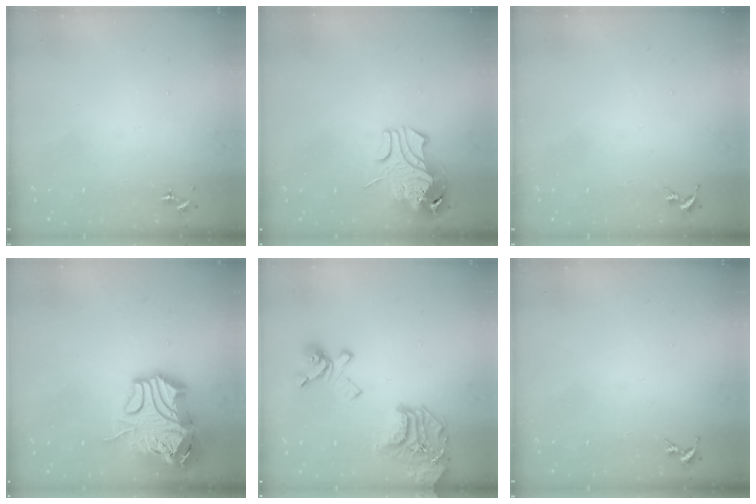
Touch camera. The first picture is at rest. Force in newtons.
{"total": 9.7, "press": 9.6, "slide": 1.4}
{"total": 0.0}
{"total": 18.6, "press": 18.4, "slide": 2.7}
{"total": 20.3, "press": 20.2, "slide": 2.2}
{"total": 0.0}